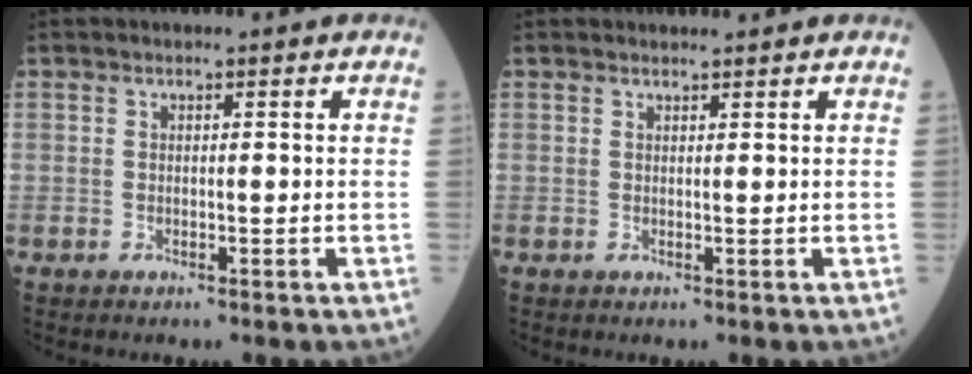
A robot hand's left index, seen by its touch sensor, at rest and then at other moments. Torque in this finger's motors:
{"motor_torque": [-0.17, -0.11, -0.24, -0.09]}